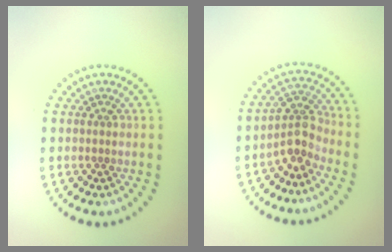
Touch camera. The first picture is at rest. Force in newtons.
{"total": 3.0, "press": 2.3, "slide": 1.8}